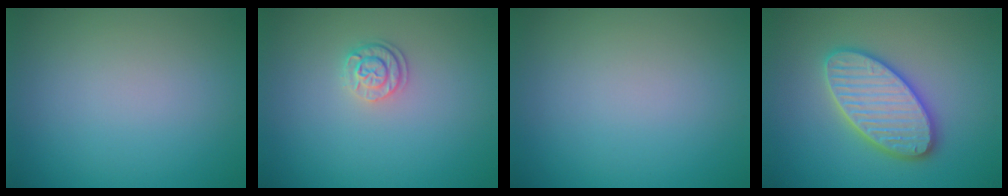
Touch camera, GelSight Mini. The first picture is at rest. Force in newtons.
{"total": 1.9, "press": 1.7, "slide": 0.9}
{"total": 0.0}
{"total": 5.6, "press": 5.5, "slide": 0.6}